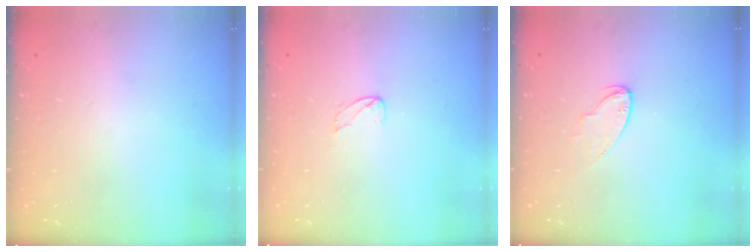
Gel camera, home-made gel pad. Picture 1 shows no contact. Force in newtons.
{"total": 3.0, "press": 3.0, "slide": 0.2}
{"total": 5.3, "press": 5.3, "slide": 0.5}